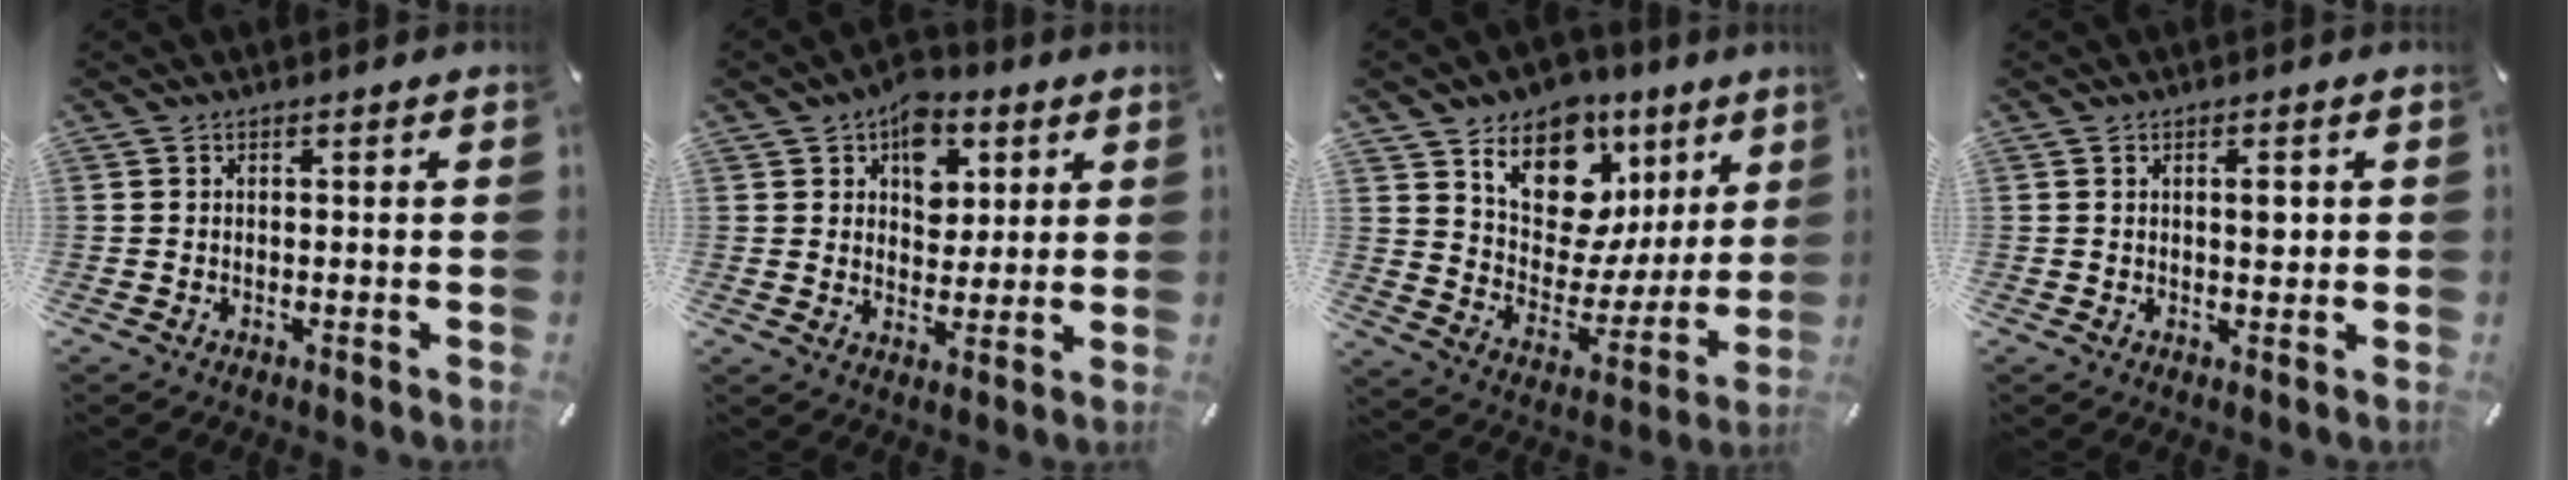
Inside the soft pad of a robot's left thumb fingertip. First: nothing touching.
{"total": 8.6, "force": [3.9, 6.6, 4.0], "torque": [-0.043, -0.015, 0.063]}
{"total": 14.8, "force": [9.4, 10.0, 5.6], "torque": [-0.087, -0.077, 0.166]}
{"total": 2.7, "force": [0.6, 1.2, 2.3], "torque": [-0.031, -0.001, 0.004]}